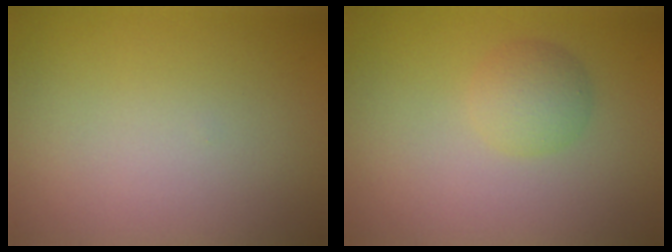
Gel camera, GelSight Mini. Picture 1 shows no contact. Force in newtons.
{"total": 2.3, "press": 2.3, "slide": 0.1}